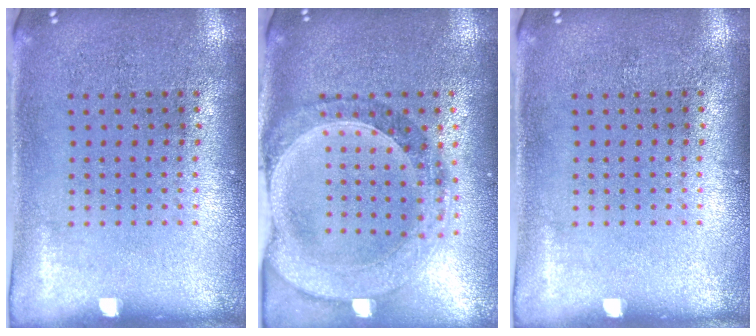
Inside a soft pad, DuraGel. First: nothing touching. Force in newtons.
{"total": 1.4, "press": 1.4, "slide": 0.3}
{"total": 0.0}